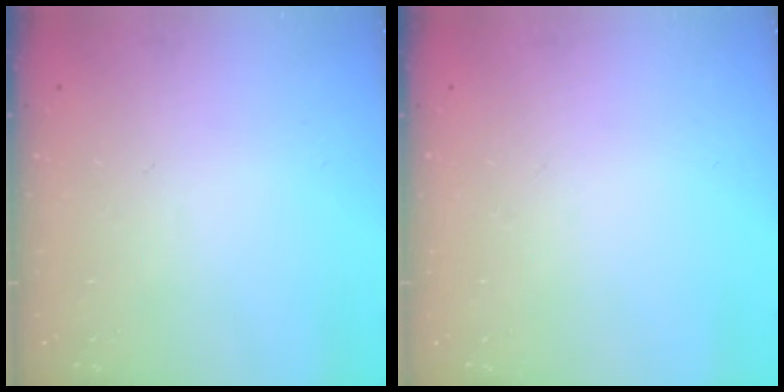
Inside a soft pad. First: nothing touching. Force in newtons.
{"total": 0.0}